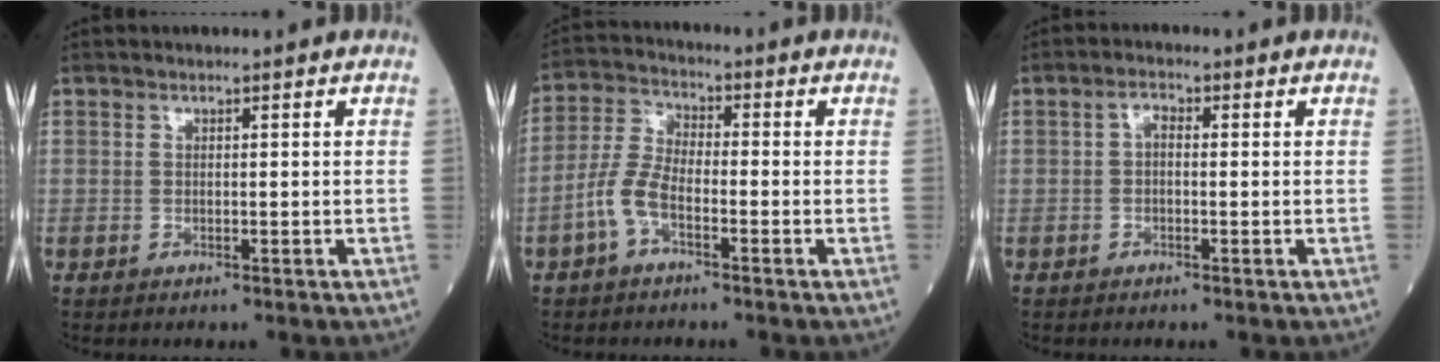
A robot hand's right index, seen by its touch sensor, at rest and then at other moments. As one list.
[{"total": 5.8, "force": [-2.7, 2.4, 4.6], "torque": [-0.110, 0.007, -0.059]}, {"total": 1.7, "force": [0.0, 0.8, 1.5], "torque": [-0.024, 0.004, -0.003]}]